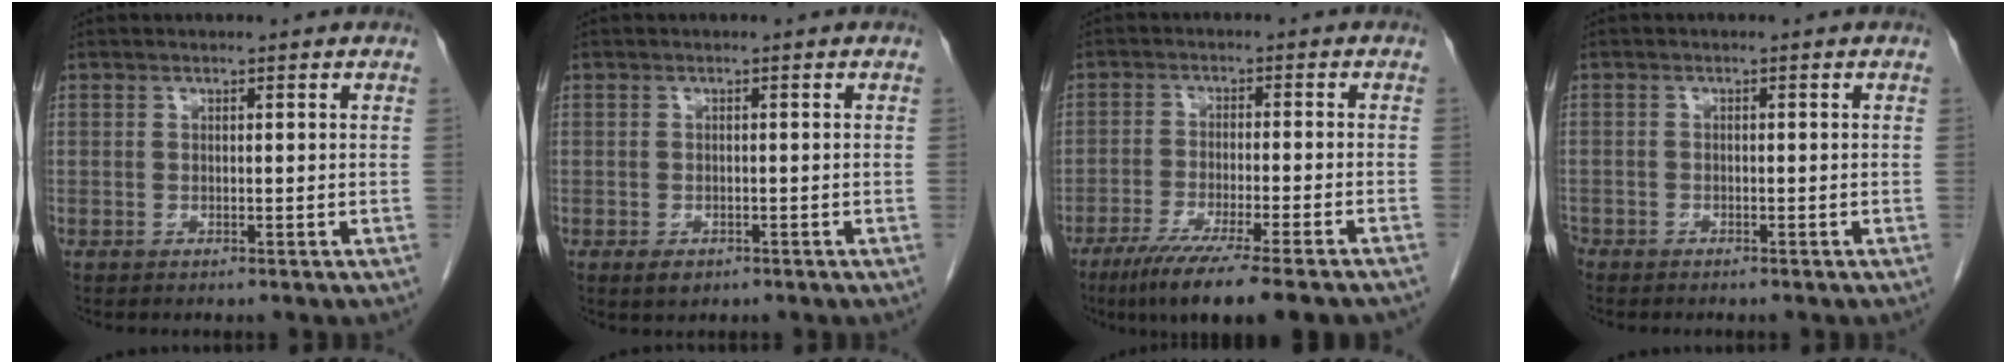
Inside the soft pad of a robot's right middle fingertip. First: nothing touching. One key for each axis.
{"total": 1.8, "fx": -1.0, "fy": 1.1, "fz": 1.1, "tx": -0.022, "ty": 0.000, "tz": -0.008}
{"total": 13.8, "fx": -10.7, "fy": -0.1, "fz": 8.8, "tx": -0.129, "ty": -0.040, "tz": -0.162}
{"total": 1.5, "fx": -1.3, "fy": 0.8, "fz": 0.3, "tx": -0.010, "ty": 0.001, "tz": -0.025}